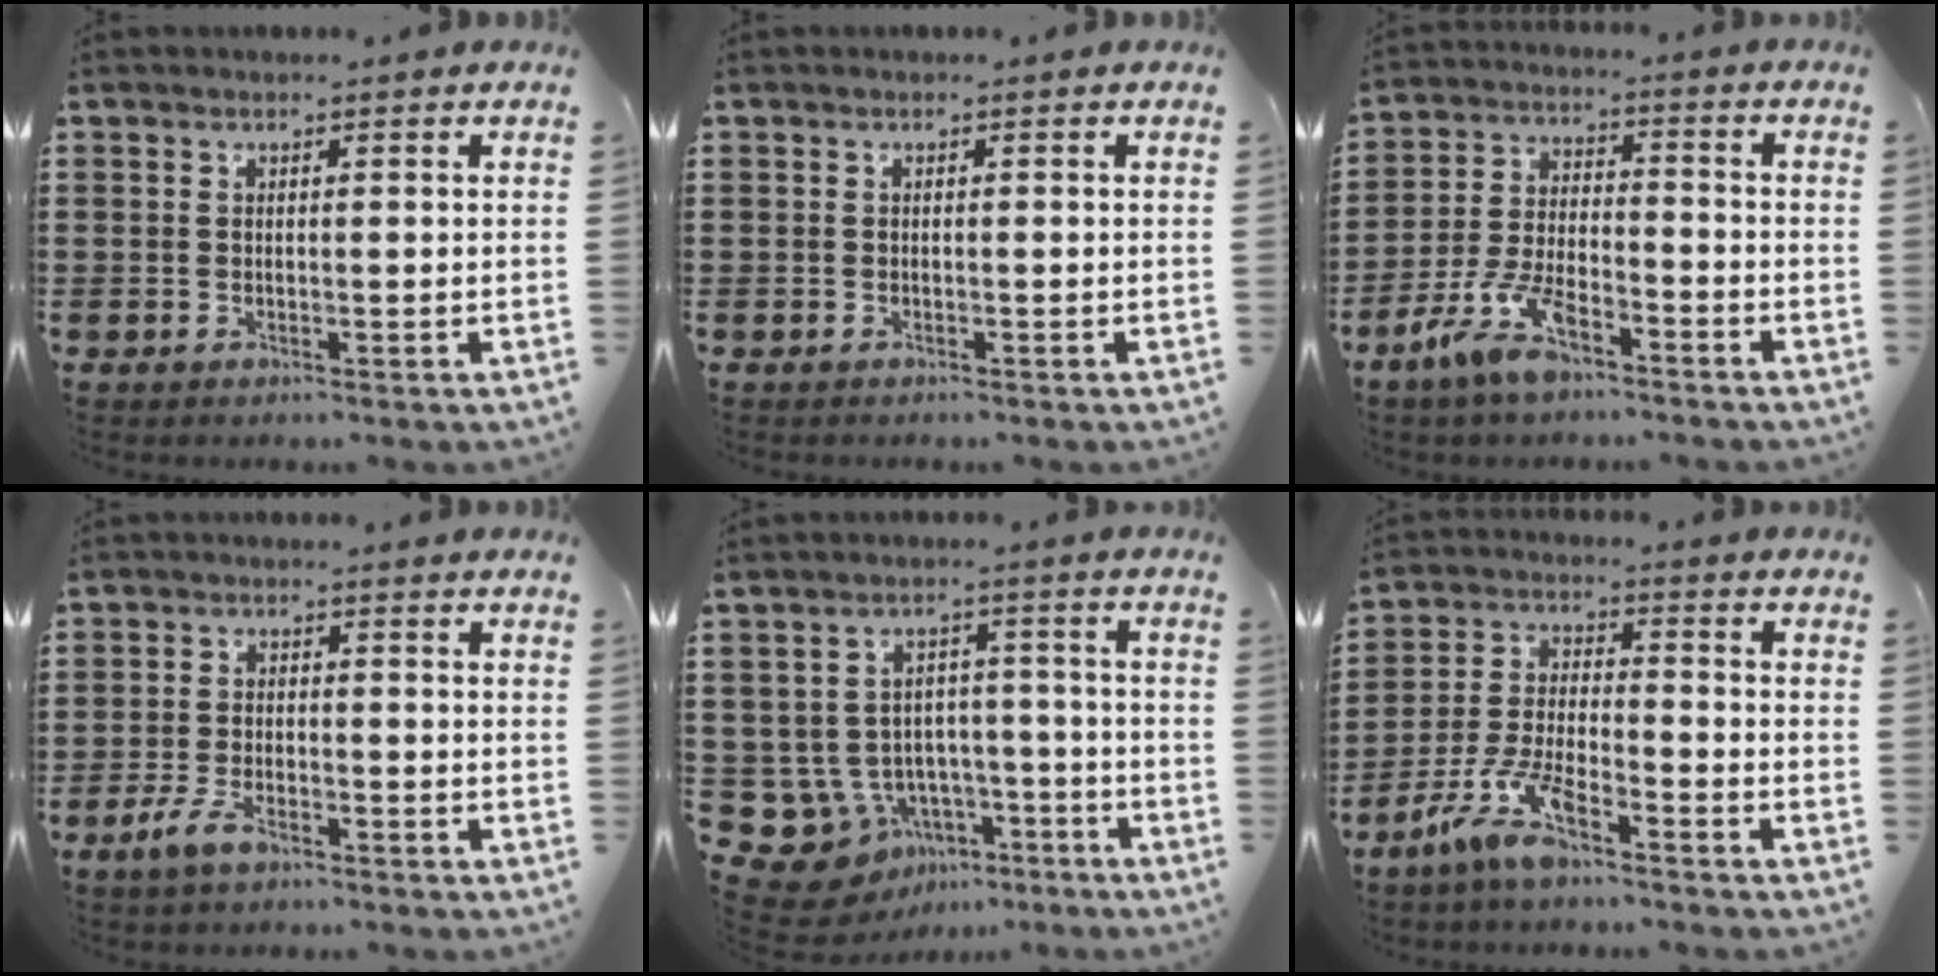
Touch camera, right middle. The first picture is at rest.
{"total": 0.0}
{"total": 8.3, "force": [-5.7, 2.8, 5.4], "torque": [-0.128, -0.004, -0.111]}
{"total": 4.2, "force": [-2.8, 1.5, 2.7], "torque": [-0.074, -0.003, -0.059]}
{"total": 8.5, "force": [-5.2, 6.4, 2.1], "torque": [-0.075, 0.016, -0.096]}
{"total": 8.2, "force": [-6.0, 1.6, 5.5], "torque": [-0.129, -0.007, -0.117]}